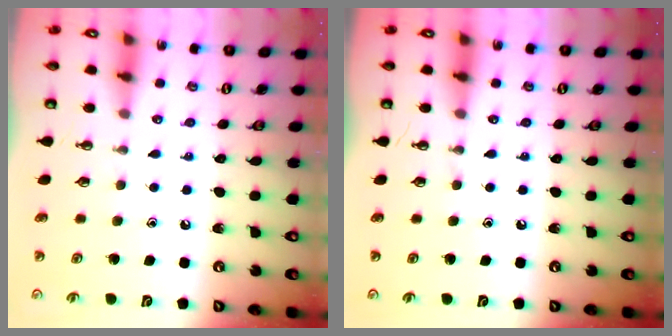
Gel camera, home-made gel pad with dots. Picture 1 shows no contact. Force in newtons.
{"total": 0.0}